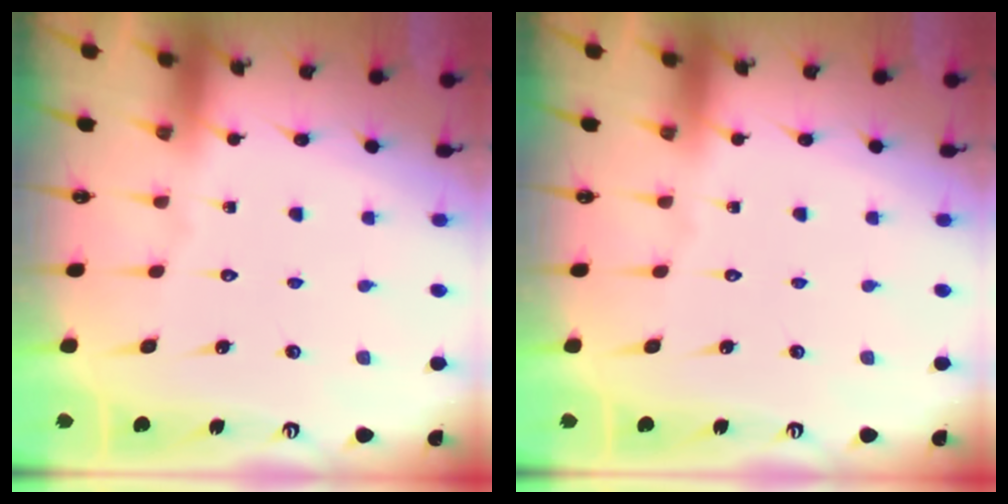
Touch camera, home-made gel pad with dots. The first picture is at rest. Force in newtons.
{"total": 0.0}